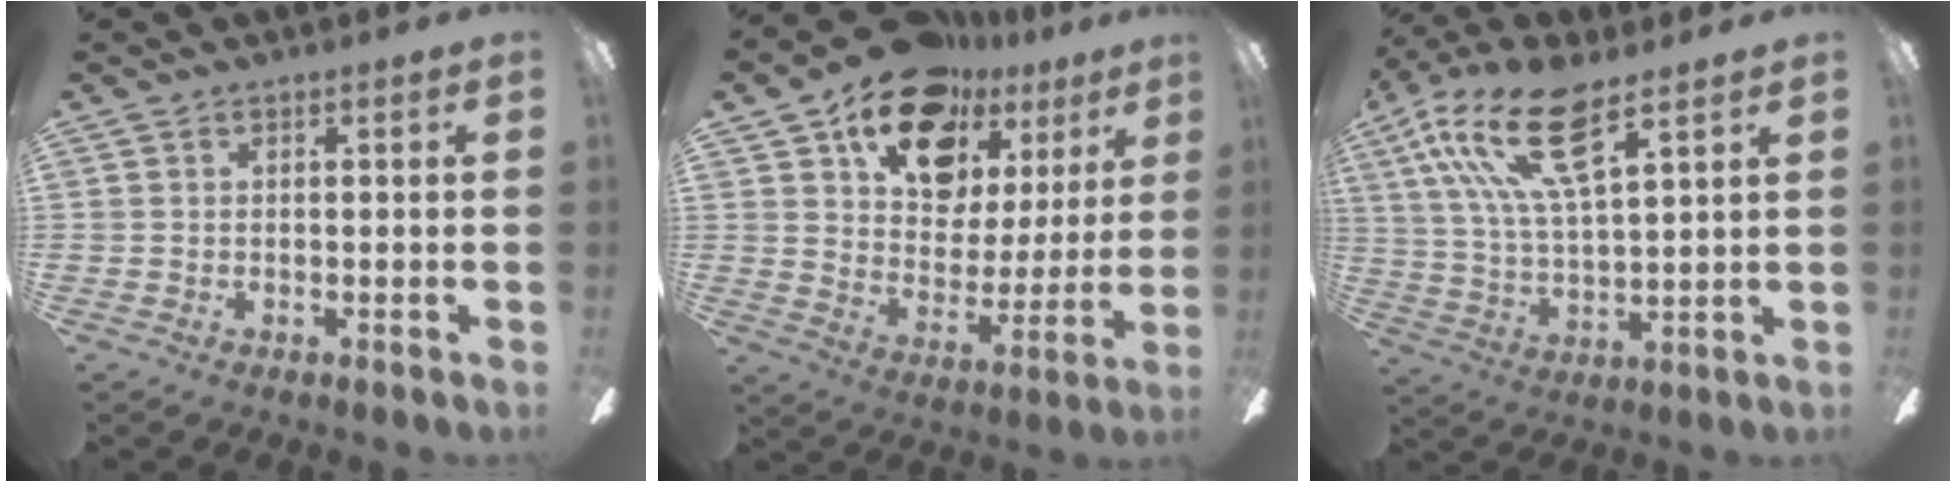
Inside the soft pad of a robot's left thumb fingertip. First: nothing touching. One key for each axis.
{"total": 17.6, "fx": 12.3, "fy": 10.2, "fz": 7.3, "tx": -0.127, "ty": -0.074, "tz": 0.223}
{"total": 18.2, "fx": 10.4, "fy": 6.4, "fz": 13.5, "tx": -0.279, "ty": -0.038, "tz": 0.177}